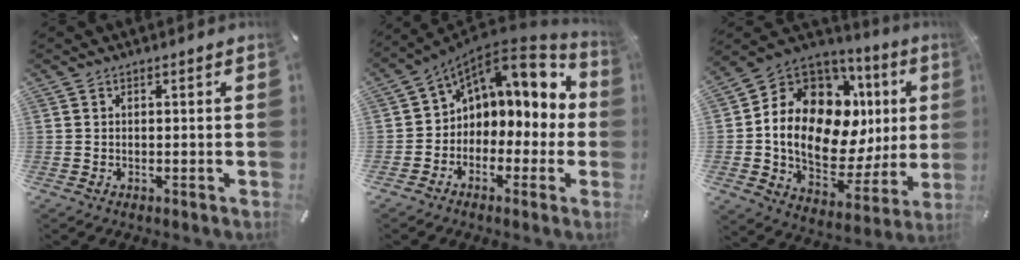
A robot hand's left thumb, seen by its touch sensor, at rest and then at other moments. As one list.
[{"total": 10.3, "force": [4.2, 7.4, 5.7], "torque": [-0.094, -0.026, 0.072]}, {"total": 18.5, "force": [3.1, 12.6, 13.2], "torque": [-0.247, -0.051, 0.057]}]